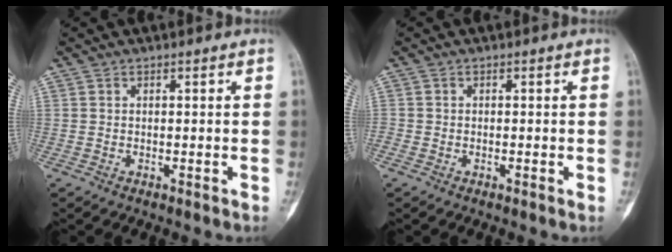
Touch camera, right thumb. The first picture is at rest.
{"total": 0.9, "force": [-0.5, 0.5, 0.5], "torque": [-0.009, -0.001, -0.016]}